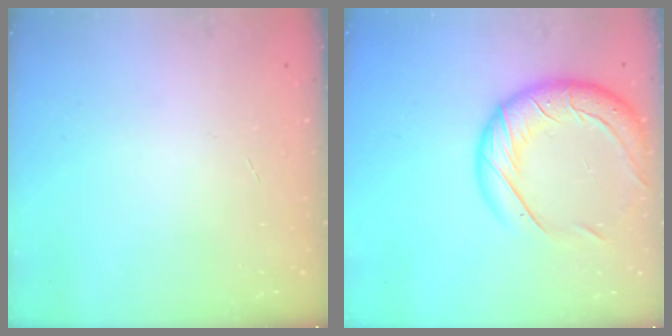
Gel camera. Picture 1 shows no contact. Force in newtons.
{"total": 21.1, "press": 20.8, "slide": 3.1}